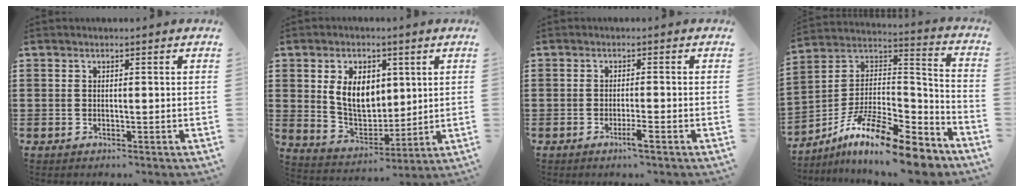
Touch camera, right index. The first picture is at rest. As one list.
[{"total": 8.4, "force": [2.1, 5.8, 5.7], "torque": [-0.119, 0.010, 0.035]}, {"total": 2.5, "force": [-1.5, -0.1, 2.0], "torque": [-0.039, -0.006, -0.029]}, {"total": 14.4, "force": [-10.5, 3.3, 9.3], "torque": [-0.167, 0.026, -0.193]}]